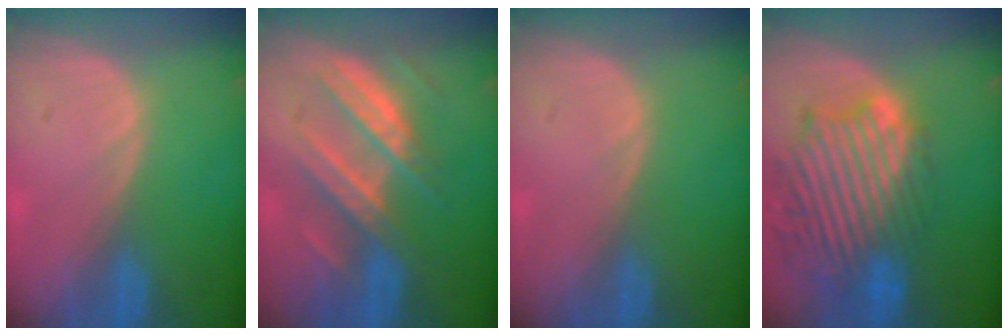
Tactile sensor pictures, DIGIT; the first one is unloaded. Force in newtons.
{"total": 7.8, "press": 7.8, "slide": 0.3}
{"total": 0.0}
{"total": 13.5, "press": 11.8, "slide": 6.5}